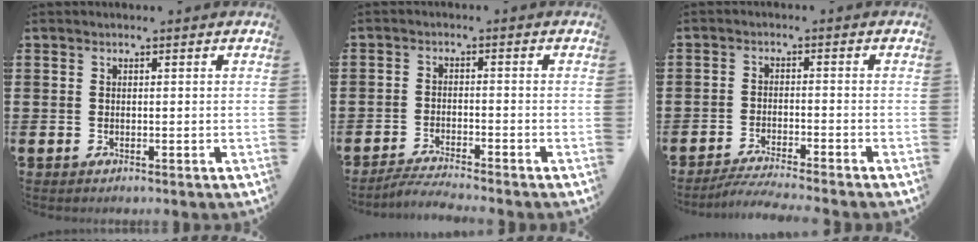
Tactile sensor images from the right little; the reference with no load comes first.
{"total": 2.5, "force": [-2.4, -0.3, 0.5], "torque": [-0.008, 0.004, -0.050]}
{"total": 2.9, "force": [-2.7, -0.3, 1.0], "torque": [-0.014, 0.001, -0.052]}